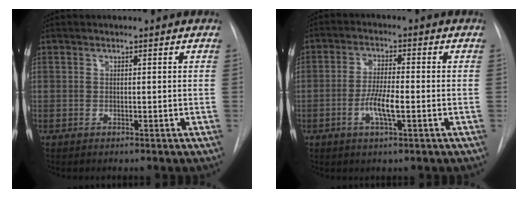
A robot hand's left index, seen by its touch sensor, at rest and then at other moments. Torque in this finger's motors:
{"motor_torque": [0.65, 0.14, 0.20, 0.07]}